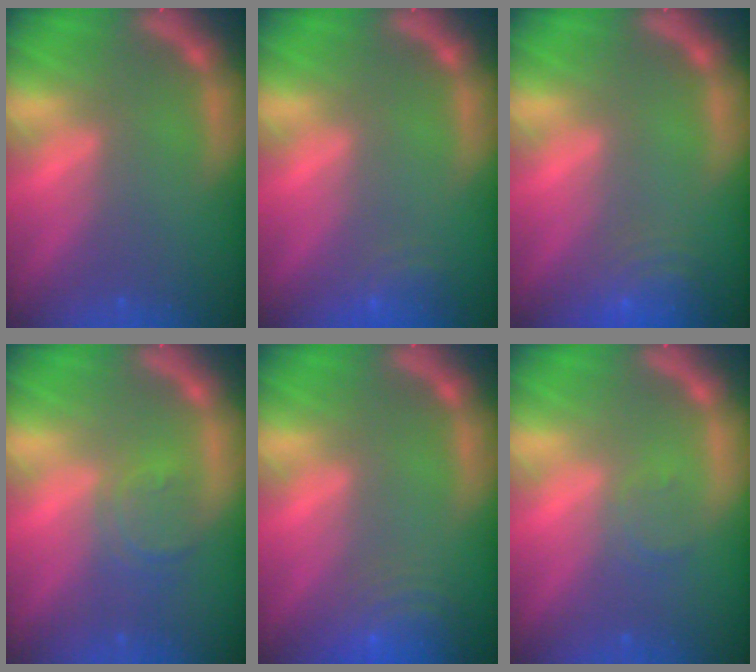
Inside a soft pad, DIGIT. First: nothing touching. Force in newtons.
{"total": 2.5}
{"total": 6.0}
{"total": 3.0}
{"total": 7.0}
{"total": 1.5}